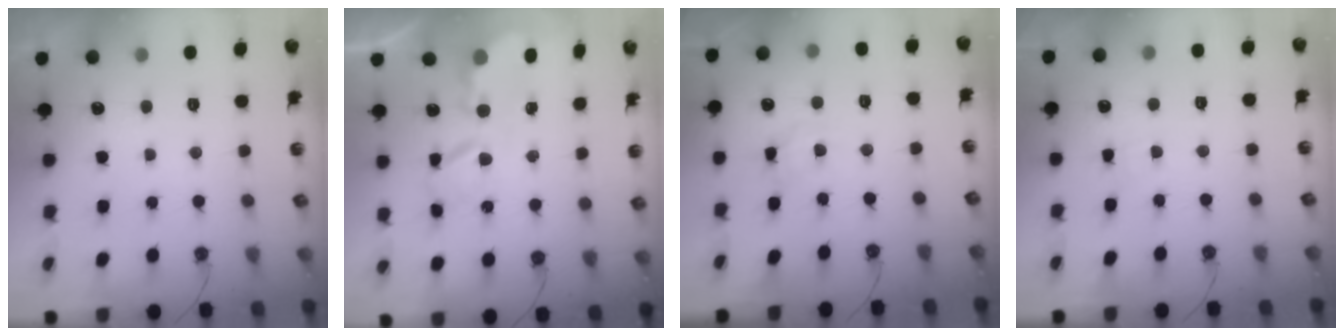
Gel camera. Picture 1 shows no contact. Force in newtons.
{"total": 5.6, "press": 5.6, "slide": 0.3}
{"total": 5.6, "press": 5.6, "slide": 0.4}
{"total": 3.0, "press": 2.9, "slide": 0.5}